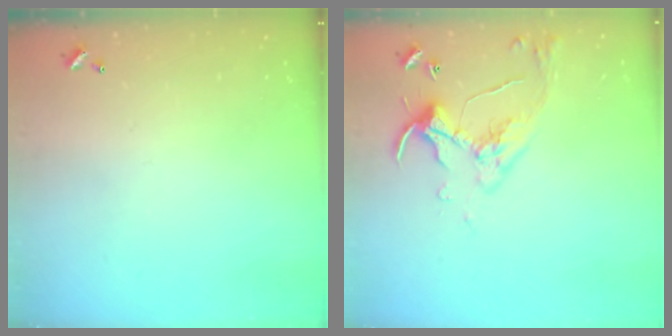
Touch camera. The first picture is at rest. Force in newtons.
{"total": 6.2, "press": 6.2, "slide": 0.7}